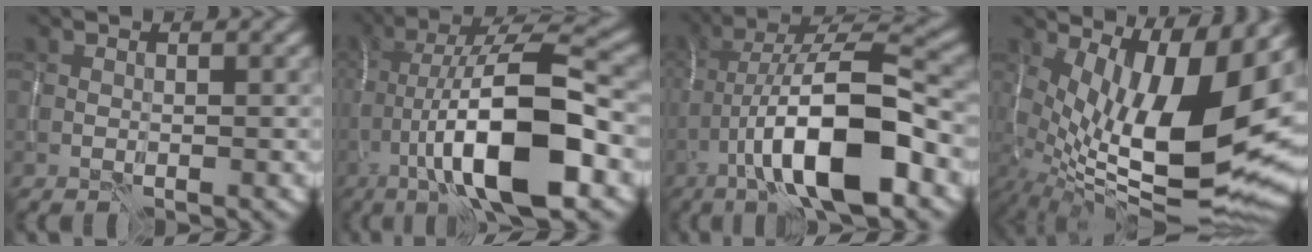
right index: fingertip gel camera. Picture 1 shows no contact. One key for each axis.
{"total": 12.9, "fx": -4.2, "fy": 3.1, "fz": 11.8, "tx": -0.196, "ty": 0.018, "tz": -0.071}
{"total": 12.1, "fx": -5.1, "fy": 3.2, "fz": 10.5, "tx": -0.179, "ty": 0.016, "tz": -0.087}
{"total": 14.8, "fx": 2.0, "fy": 5.8, "fz": 13.5, "tx": -0.231, "ty": -0.005, "tz": 0.043}